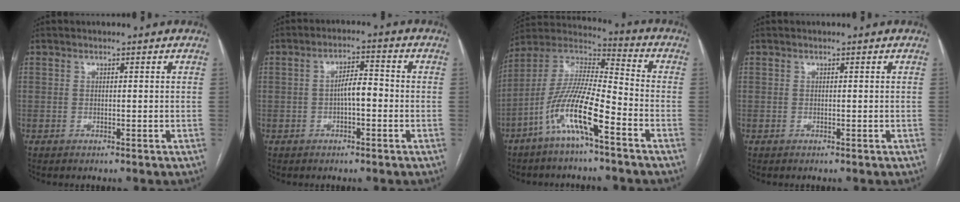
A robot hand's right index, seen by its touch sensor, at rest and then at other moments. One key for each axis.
{"total": 4.3, "fx": -0.8, "fy": 1.5, "fz": 4.0, "tx": -0.070, "ty": 0.017, "tz": -0.013}
{"total": 13.7, "fx": -6.9, "fy": 1.7, "fz": 11.8, "tx": -0.239, "ty": -0.002, "tz": -0.135}
{"total": 0.0}